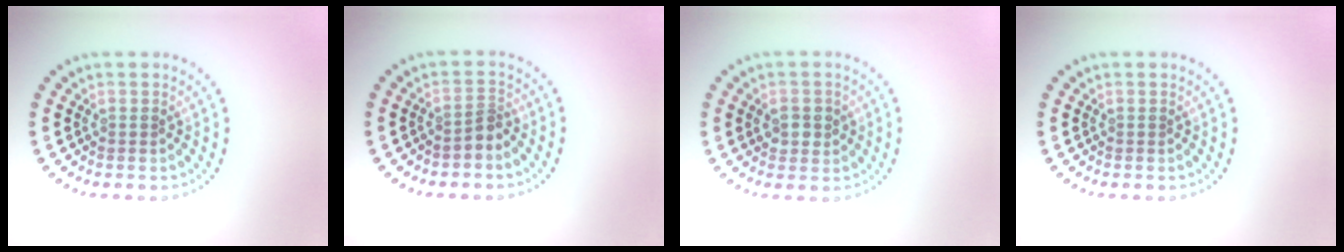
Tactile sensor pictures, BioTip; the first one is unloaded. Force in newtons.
{"total": 1.7, "press": 1.2, "slide": 1.2}
{"total": 1.9, "press": 1.9, "slide": 0.5}
{"total": 0.0}